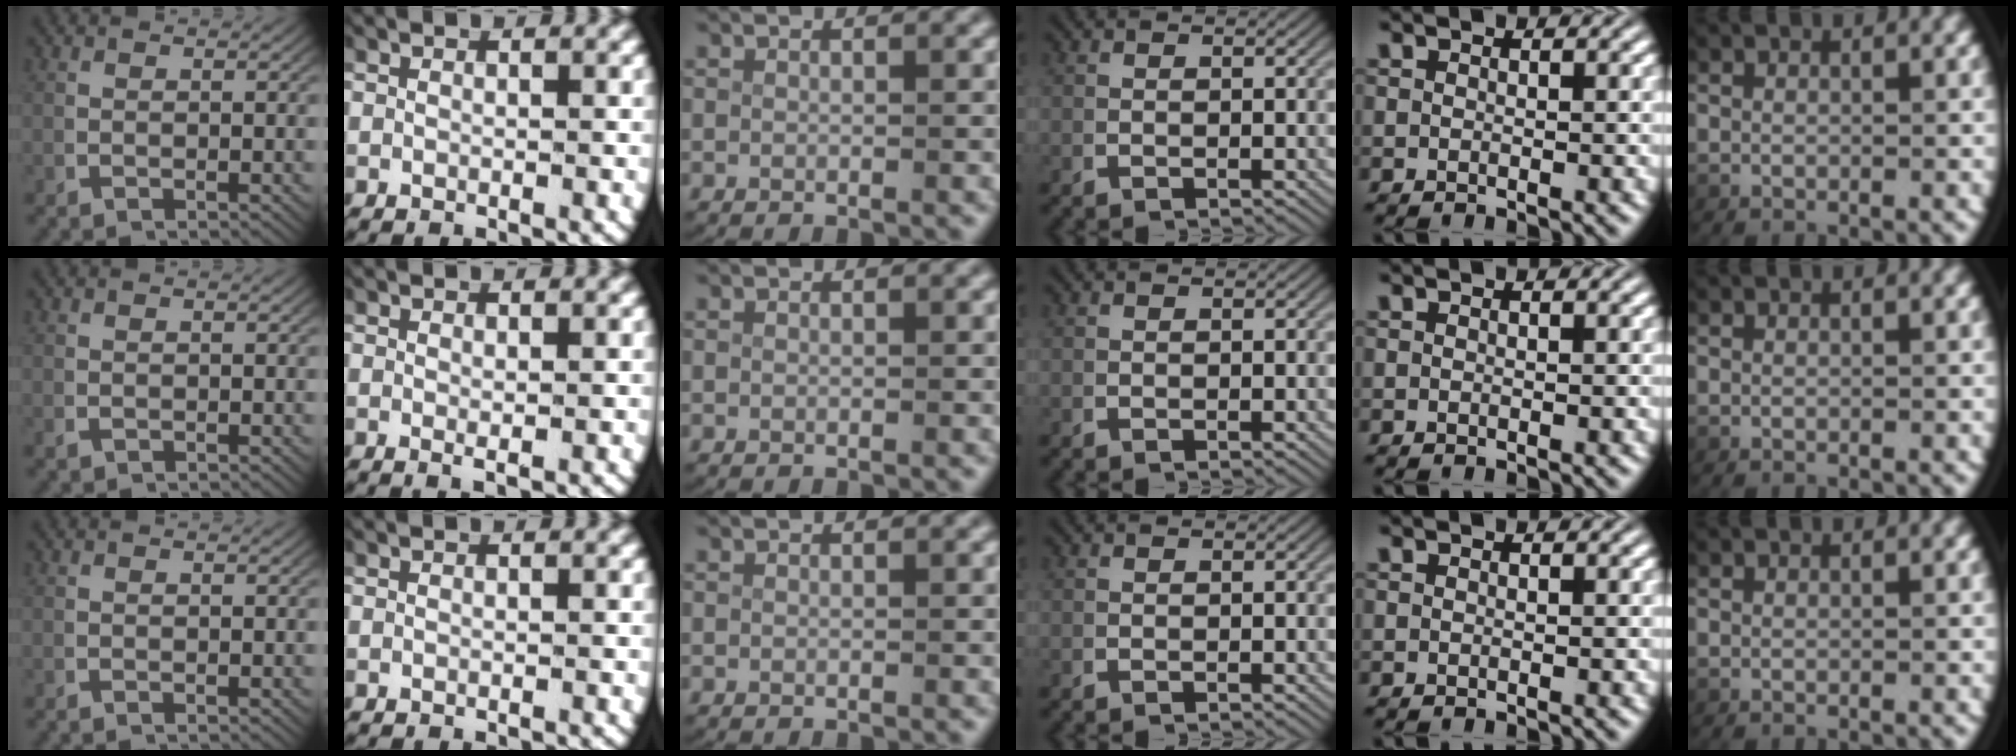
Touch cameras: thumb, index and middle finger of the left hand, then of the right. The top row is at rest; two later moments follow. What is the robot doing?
{"motion": "lift_and_place", "object": "paper towel"}